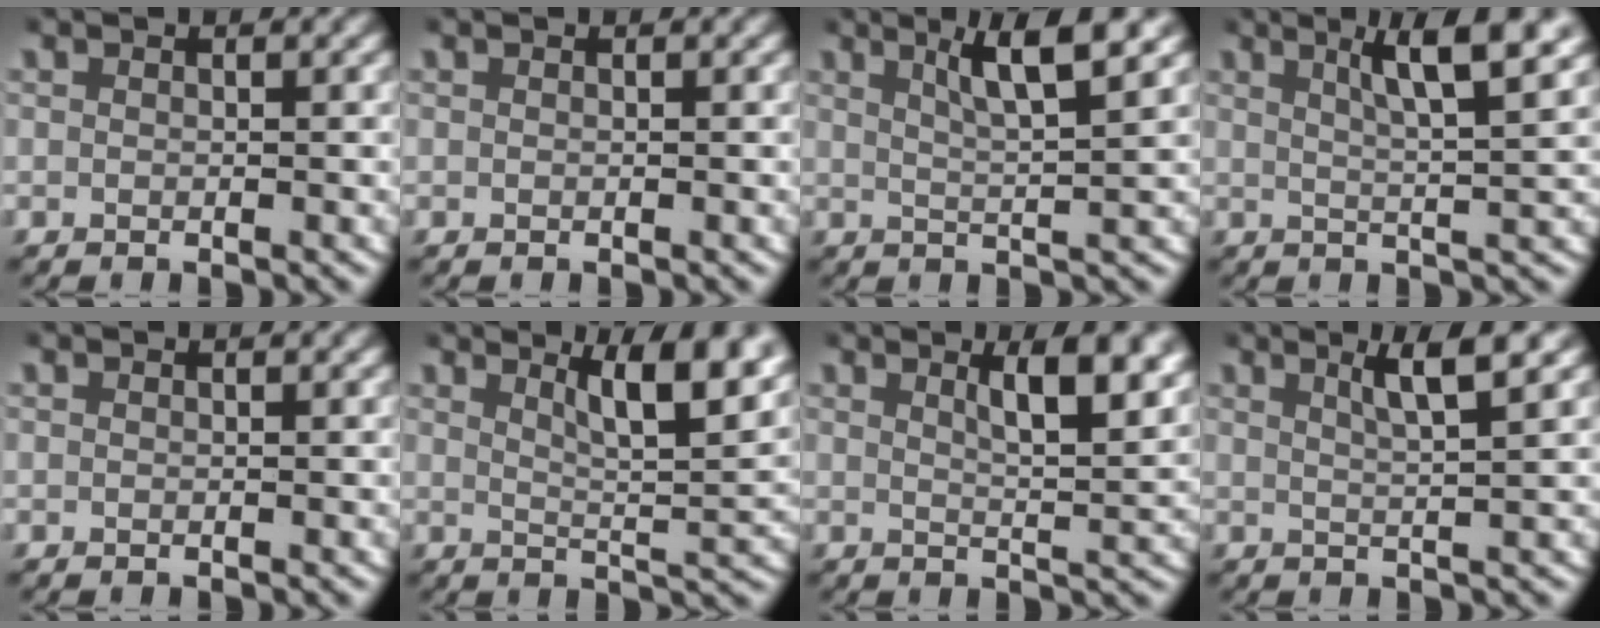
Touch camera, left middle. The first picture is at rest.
{"total": 0.0}
{"total": 4.9, "force": [2.7, 0.8, 4.0], "torque": [-0.071, 0.003, 0.042]}
{"total": 5.4, "force": [2.8, 1.0, 4.5], "torque": [-0.072, 0.004, 0.040]}
{"total": 0.0}
{"total": 7.0, "force": [3.2, 2.2, 5.7], "torque": [-0.083, -0.010, 0.050]}
{"total": 4.9, "force": [2.4, 1.3, 4.1], "torque": [-0.063, -0.007, 0.038]}
{"total": 3.2, "force": [1.9, 0.1, 2.6], "torque": [-0.049, 0.002, 0.031]}